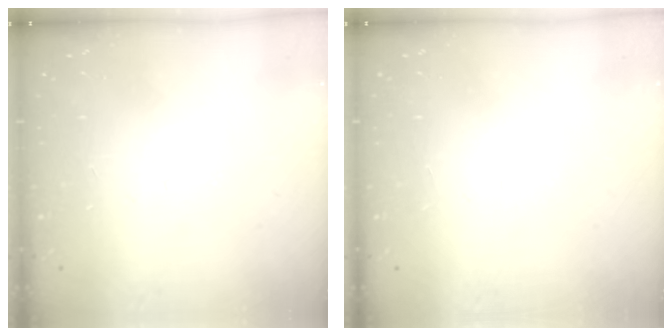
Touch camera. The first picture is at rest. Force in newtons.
{"total": 1.6, "press": 1.6, "slide": 0.1}